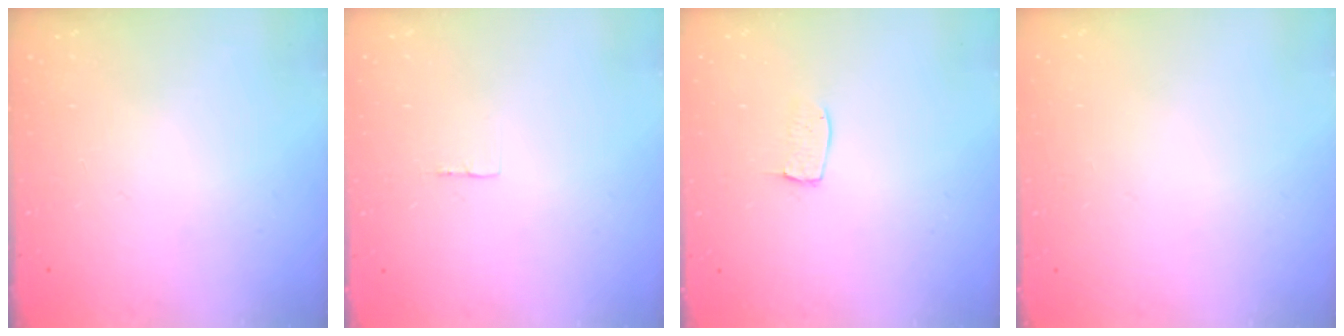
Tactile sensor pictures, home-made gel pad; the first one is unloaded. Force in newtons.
{"total": 2.3, "press": 2.3, "slide": 0.1}
{"total": 3.8, "press": 3.8, "slide": 0.2}
{"total": 0.0}